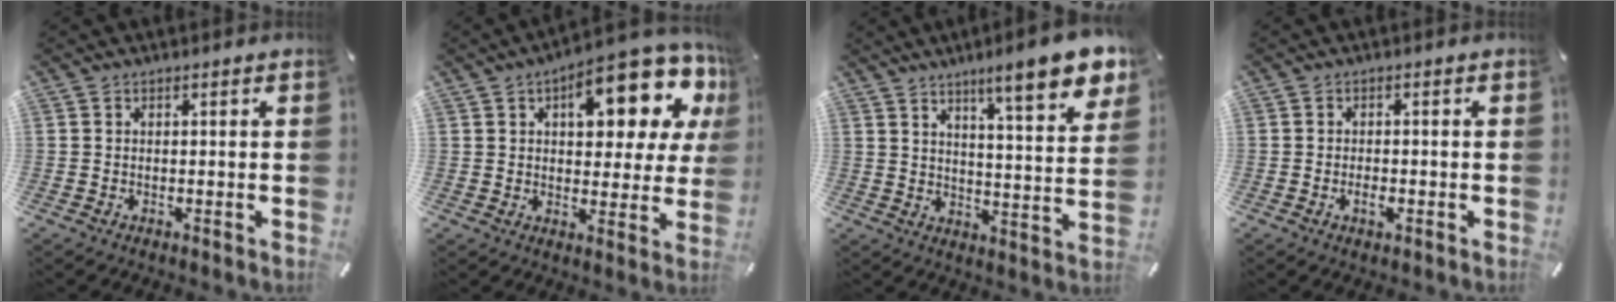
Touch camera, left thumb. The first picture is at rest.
{"total": 18.2, "force": [8.4, 8.7, 13.6], "torque": [-0.167, -0.054, 0.134]}
{"total": 13.2, "force": [9.6, 2.2, 8.8], "torque": [-0.129, -0.061, 0.155]}
{"total": 2.2, "force": [-0.8, 1.1, 1.7], "torque": [-0.031, 0.002, -0.013]}